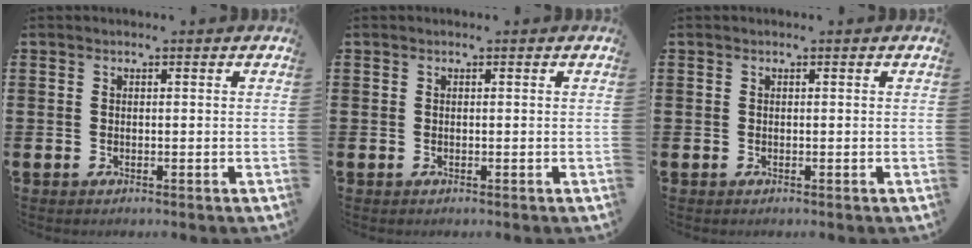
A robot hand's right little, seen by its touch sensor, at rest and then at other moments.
{"total": 0.0}
{"total": 0.0}